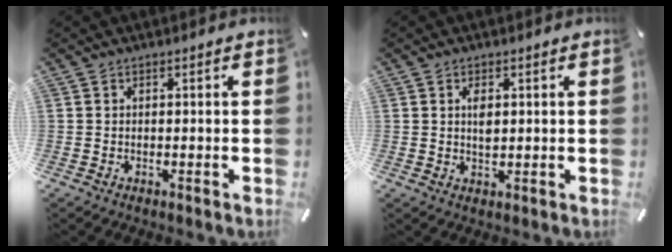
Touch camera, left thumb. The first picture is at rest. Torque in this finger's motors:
{"motor_torque": [0.62, 1.13, 0.27, -0.32, 0.15]}